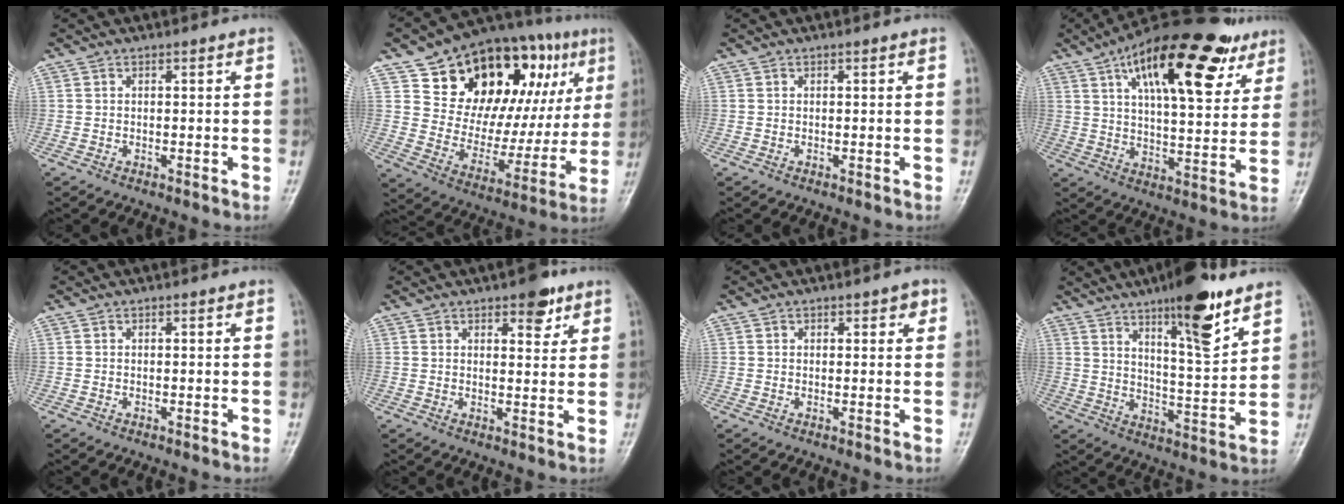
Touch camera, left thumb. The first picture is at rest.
{"total": 27.7, "force": [12.4, 15.4, 19.3], "torque": [-0.231, -0.003, 0.204]}
{"total": 0.0}
{"total": 25.7, "force": [13.0, 10.4, 19.5], "torque": [-0.271, -0.015, 0.201]}
{"total": 0.0}
{"total": 5.5, "force": [3.4, 2.6, 3.5], "torque": [-0.025, -0.016, 0.042]}
{"total": 2.1, "force": [1.1, 1.3, 1.2], "torque": [0.002, -0.002, 0.012]}
{"total": 16.7, "force": [10.8, 3.3, 12.4], "torque": [-0.178, -0.065, 0.180]}